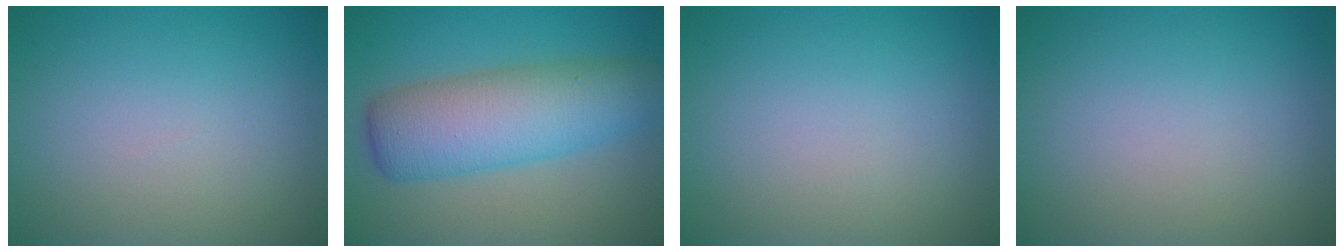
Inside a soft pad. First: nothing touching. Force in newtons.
{"total": 7.8, "press": 7.8, "slide": 0.1}
{"total": 0.0}
{"total": 0.0}